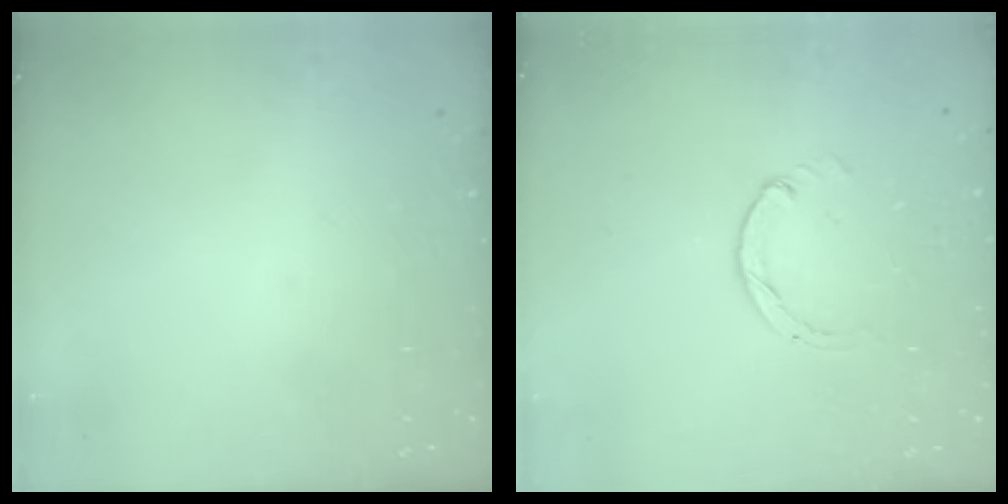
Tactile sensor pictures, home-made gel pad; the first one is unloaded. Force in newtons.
{"total": 0.0}